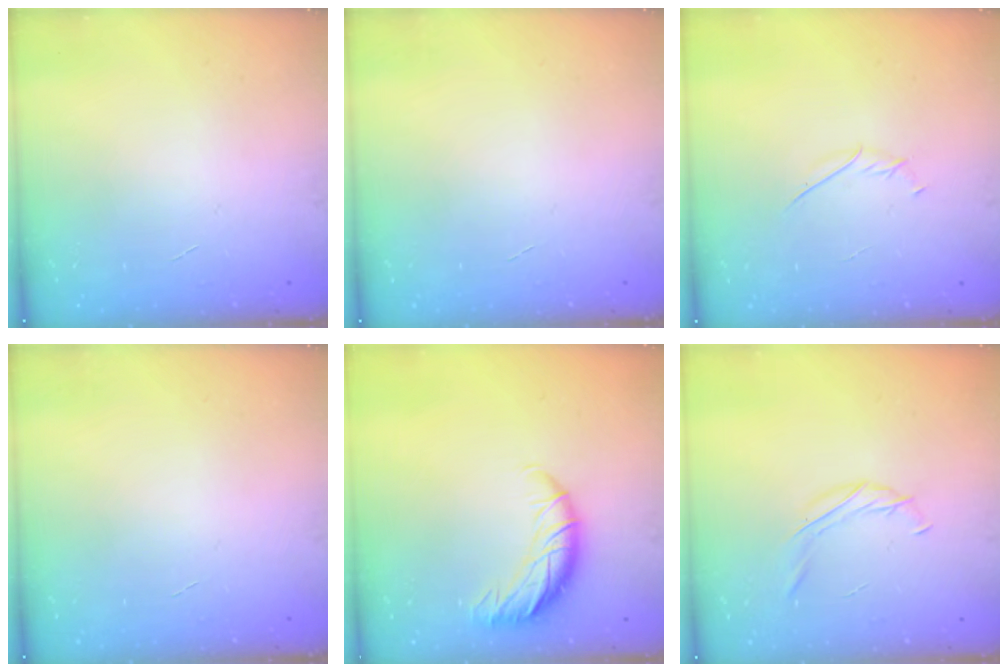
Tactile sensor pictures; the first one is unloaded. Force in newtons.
{"total": 0.0}
{"total": 2.0, "press": 2.0, "slide": 0.6}
{"total": 0.0}
{"total": 11.7, "press": 11.5, "slide": 2.0}
{"total": 7.5, "press": 7.2, "slide": 2.1}